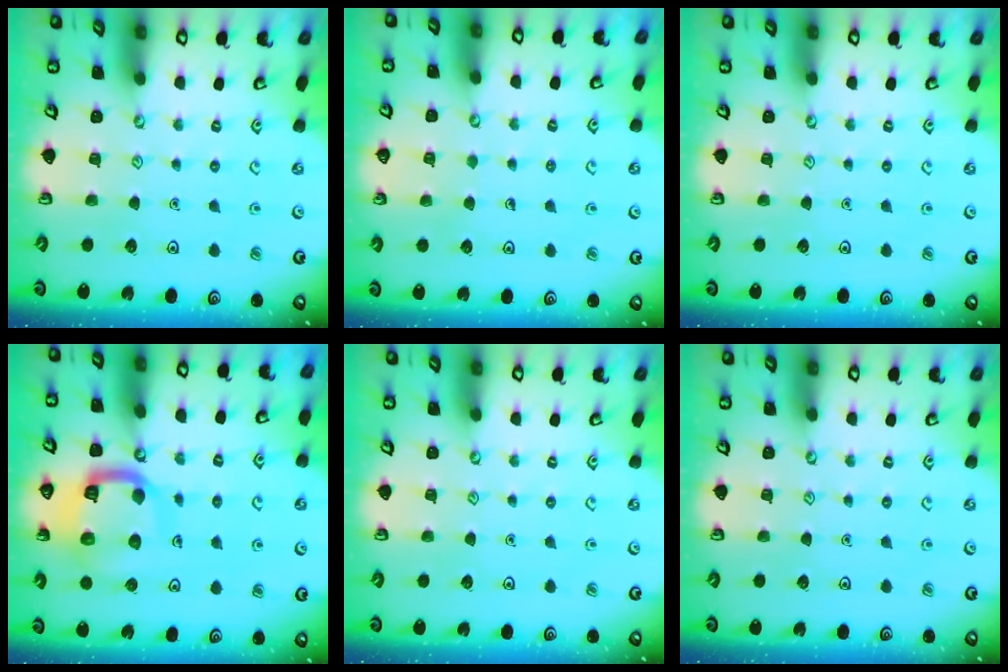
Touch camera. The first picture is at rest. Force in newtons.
{"total": 3.2, "press": 3.2, "slide": 0.2}
{"total": 0.0}
{"total": 13.5, "press": 13.5, "slide": 1.5}
{"total": 0.0}
{"total": 0.0}